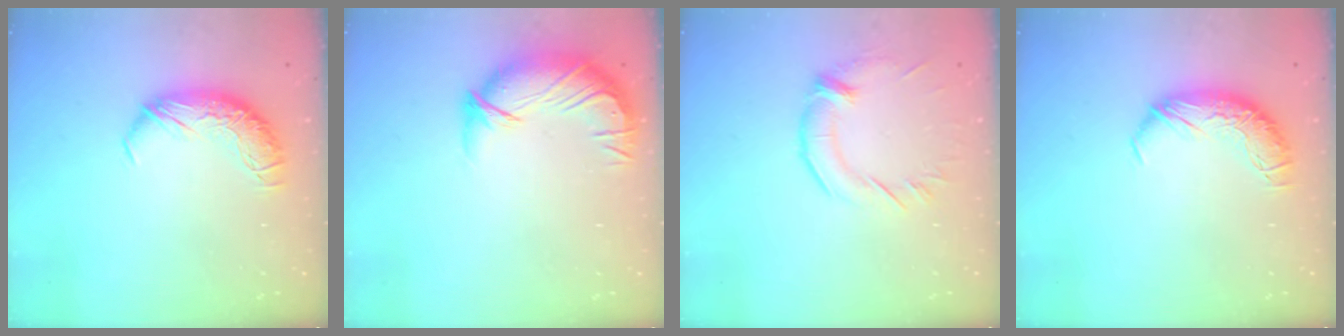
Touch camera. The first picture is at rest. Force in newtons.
{"total": 3.1, "press": 2.2, "slide": 2.1}
{"total": 1.5, "press": 0.4, "slide": 1.4}
{"total": 0.0}